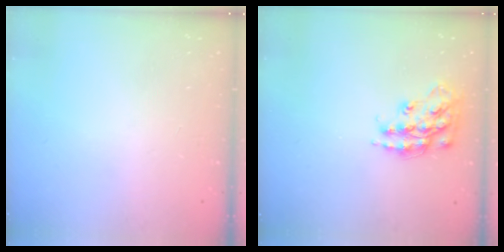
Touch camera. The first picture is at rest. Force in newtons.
{"total": 15.3, "press": 15.3, "slide": 1.0}